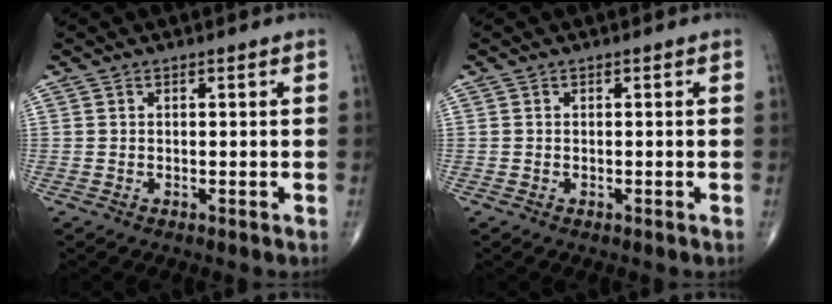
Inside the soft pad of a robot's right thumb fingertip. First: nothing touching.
{"total": 0.0}